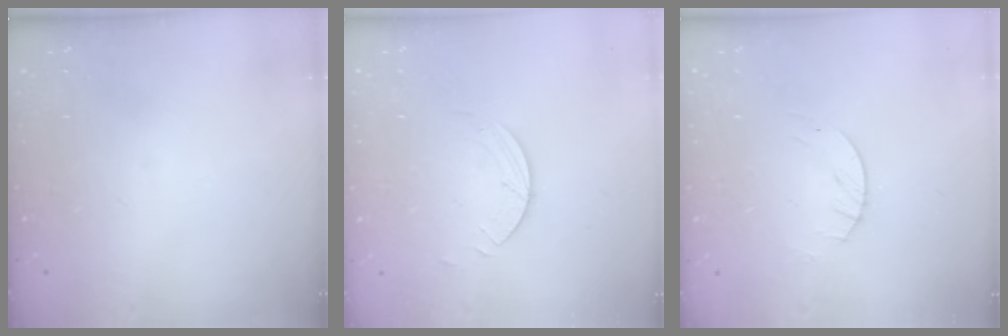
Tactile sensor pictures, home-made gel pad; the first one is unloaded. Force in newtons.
{"total": 2.0, "press": 2.0, "slide": 0.2}
{"total": 2.8, "press": 2.8, "slide": 0.4}